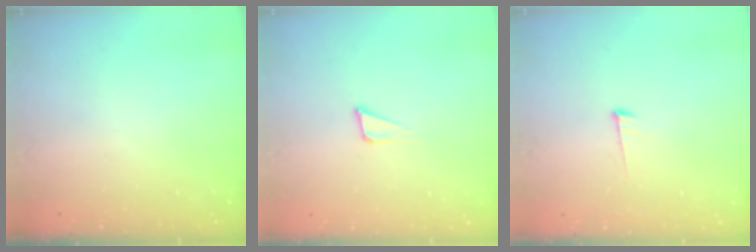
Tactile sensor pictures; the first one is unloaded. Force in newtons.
{"total": 3.4, "press": 3.3, "slide": 0.9}
{"total": 6.1, "press": 6.1, "slide": 0.6}